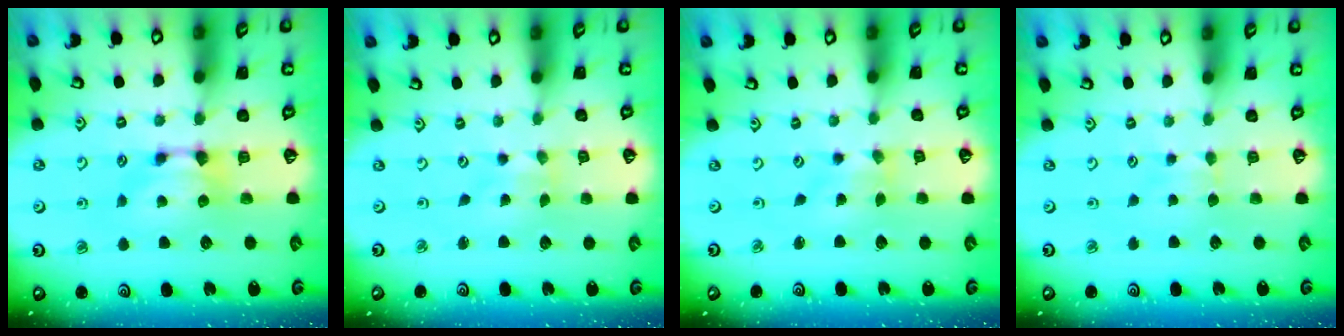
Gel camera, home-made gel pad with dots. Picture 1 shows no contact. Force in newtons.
{"total": 4.0, "press": 3.9, "slide": 0.6}
{"total": 2.7, "press": 2.6, "slide": 1.0}
{"total": 2.4, "press": 2.4, "slide": 0.4}